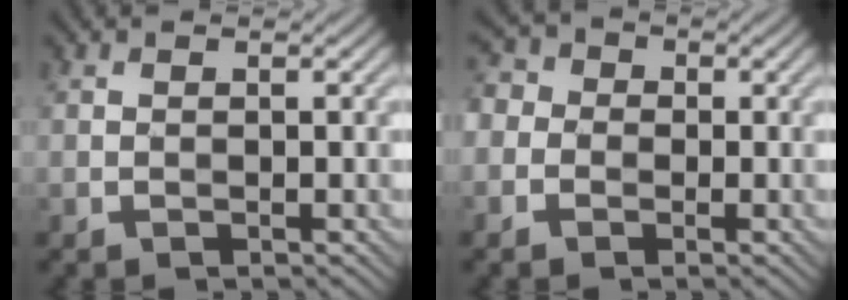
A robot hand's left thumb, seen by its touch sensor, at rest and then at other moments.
{"total": 4.7, "force": [-1.0, 4.2, 1.8], "torque": [-0.053, 0.009, -0.044]}